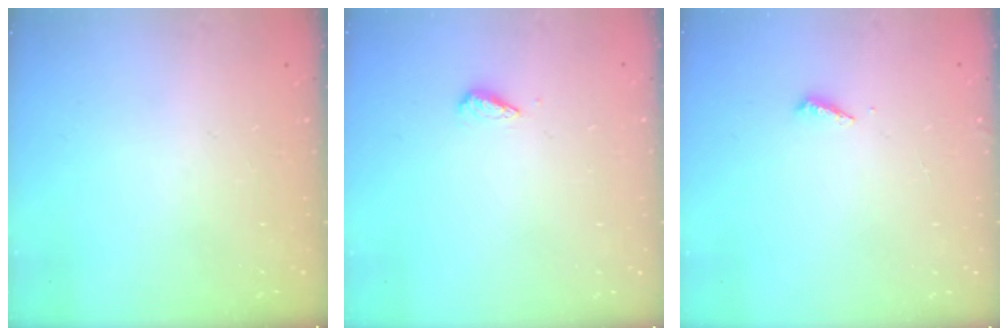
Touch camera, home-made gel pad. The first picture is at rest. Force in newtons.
{"total": 2.7, "press": 2.7, "slide": 0.6}
{"total": 2.0, "press": 2.0, "slide": 0.2}